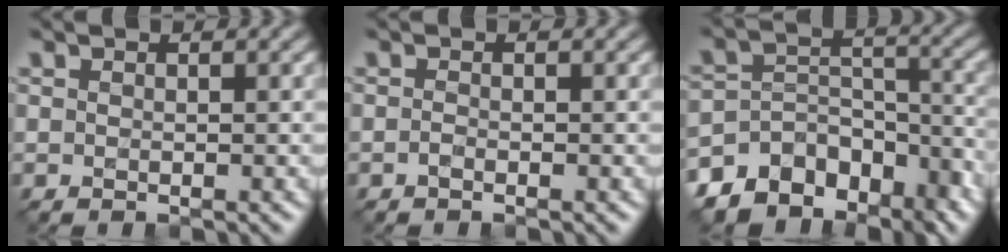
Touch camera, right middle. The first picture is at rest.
{"total": 0.5, "force": [-0.4, 0.1, 0.3], "torque": [-0.007, 0.000, -0.008]}
{"total": 10.6, "force": [-8.5, 5.9, 2.3], "torque": [-0.038, 0.016, -0.129]}